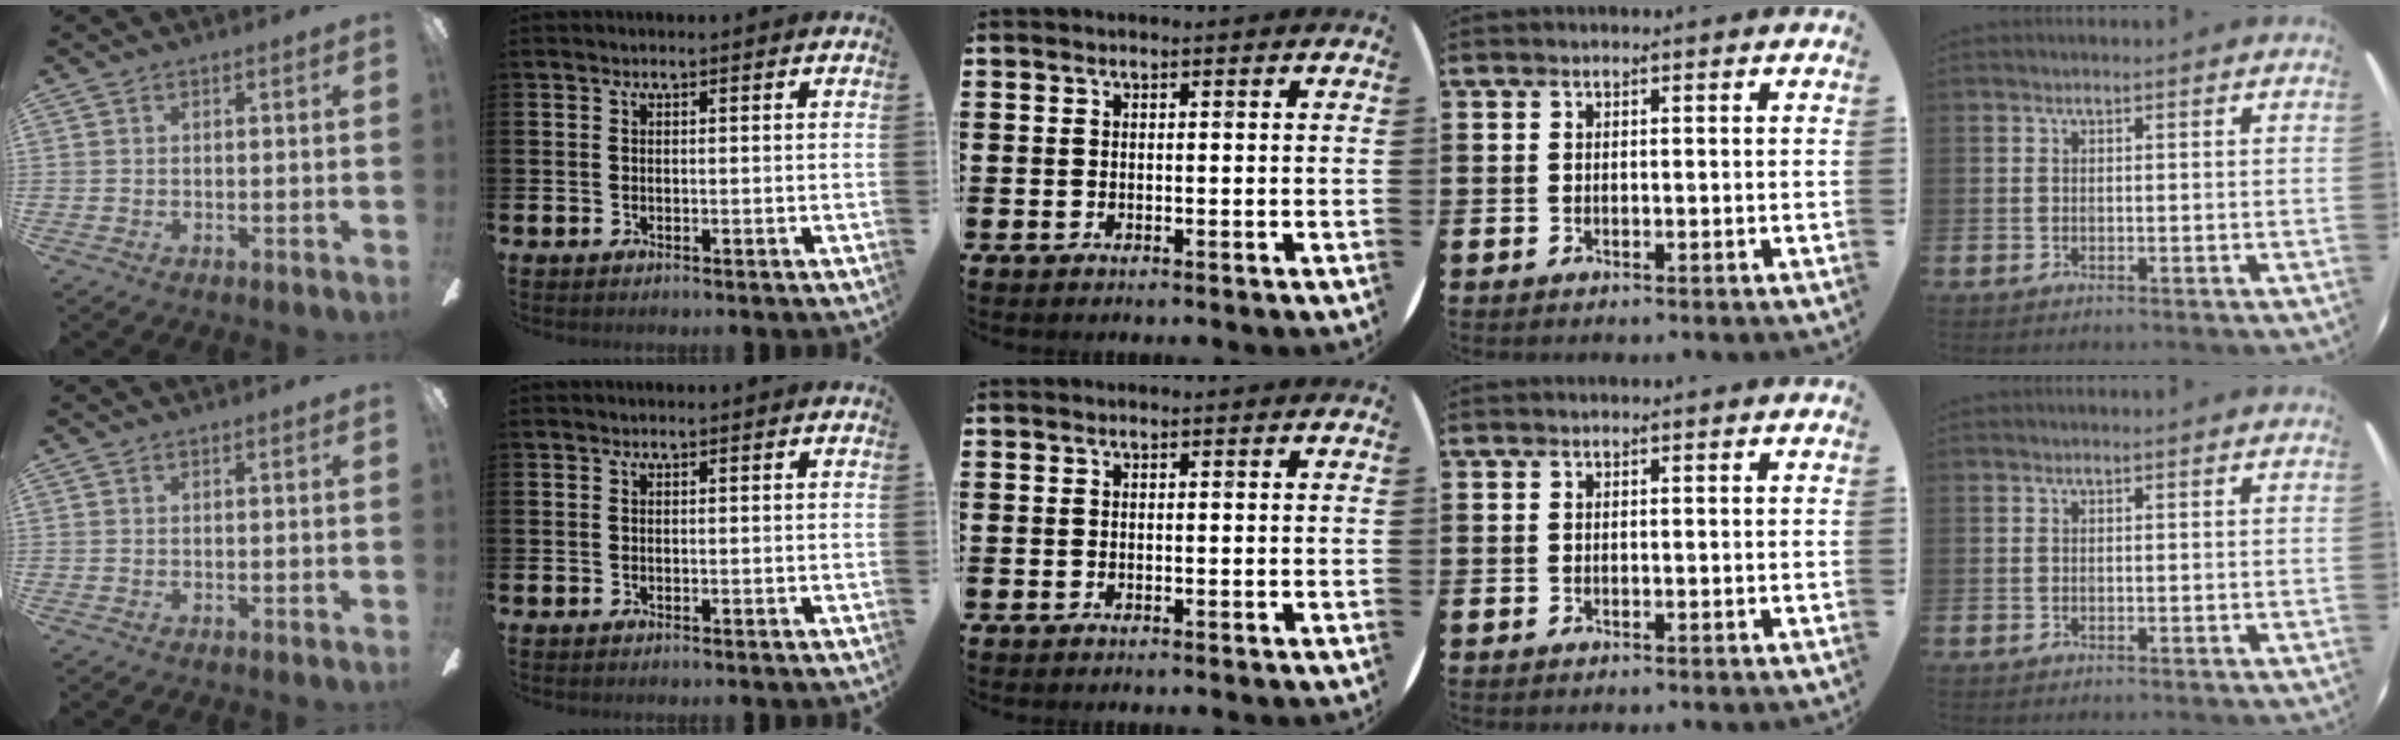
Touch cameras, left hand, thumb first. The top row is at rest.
{}